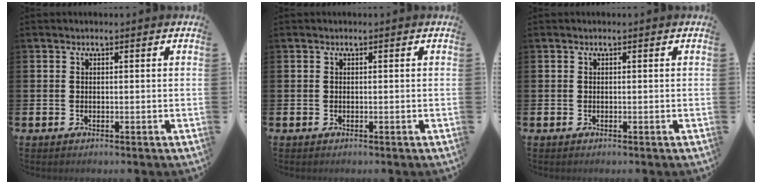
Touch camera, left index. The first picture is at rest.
{"total": 0.0}
{"total": 0.0}